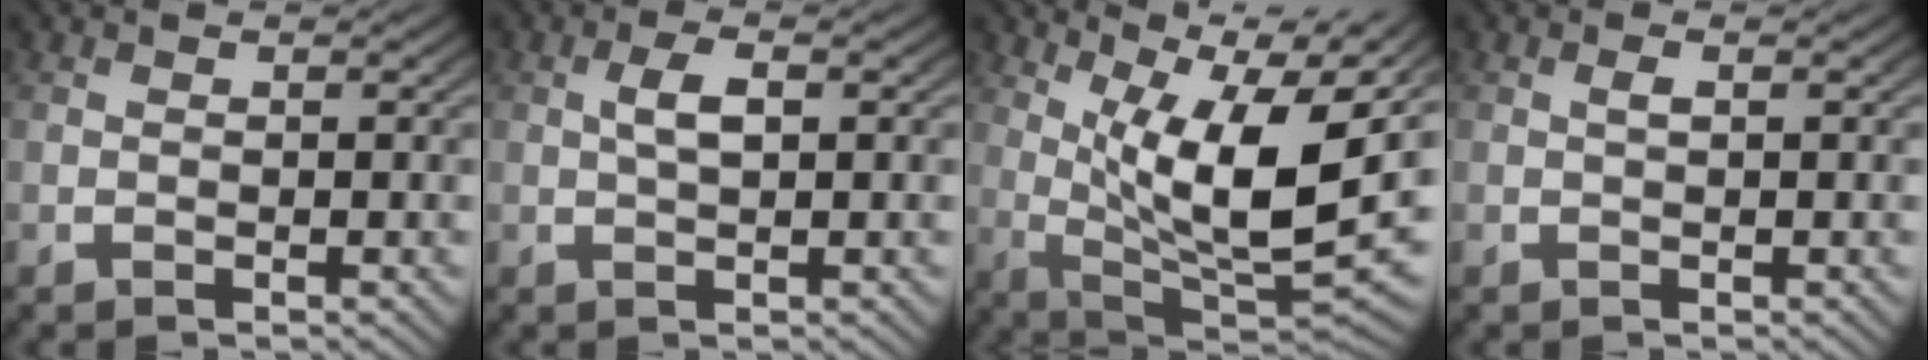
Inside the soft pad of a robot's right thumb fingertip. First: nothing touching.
{"total": 2.4, "force": [0.5, 1.0, 2.1], "torque": [-0.040, 0.005, 0.010]}
{"total": 15.6, "force": [2.4, 8.5, 12.8], "torque": [-0.207, -0.041, 0.063]}
{"total": 0.6, "force": [0.1, 0.2, 0.6], "torque": [-0.012, 0.001, 0.005]}